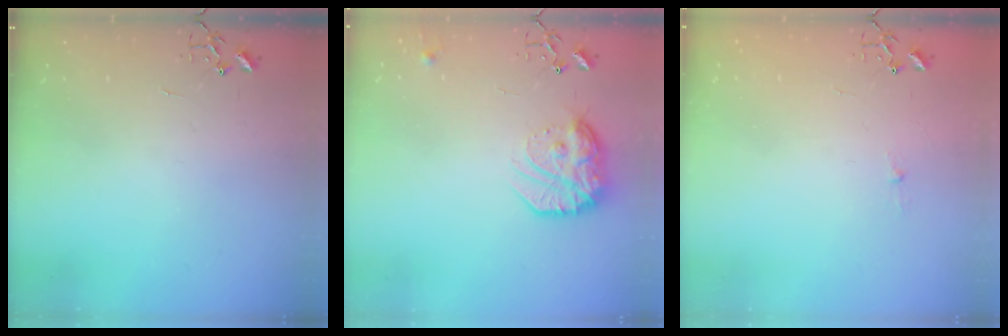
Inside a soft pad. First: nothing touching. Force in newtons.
{"total": 16.9, "press": 16.8, "slide": 1.4}
{"total": 2.6, "press": 2.5, "slide": 0.4}